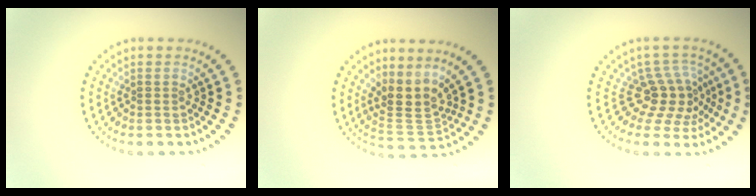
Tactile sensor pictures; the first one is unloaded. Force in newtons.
{"total": 3.5, "press": 2.6, "slide": 2.3}
{"total": 3.7, "press": 2.7, "slide": 2.6}